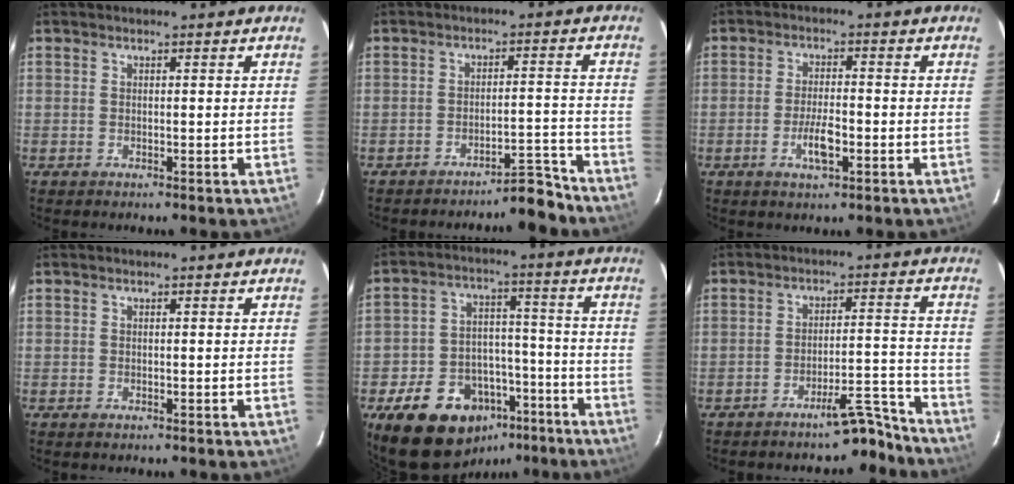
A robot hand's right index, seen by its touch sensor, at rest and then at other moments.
{"total": 5.8, "force": [-5.6, 0.6, 1.4], "torque": [-0.020, 0.027, -0.072]}
{"total": 5.3, "force": [-2.1, 1.9, 4.5], "torque": [-0.091, -0.002, -0.037]}
{"total": 0.0}
{"total": 17.5, "force": [-10.8, 11.8, 7.2], "torque": [-0.157, 0.042, -0.146]}
{"total": 8.5, "force": [-7.9, 1.5, 2.5], "torque": [-0.036, 0.039, -0.102]}